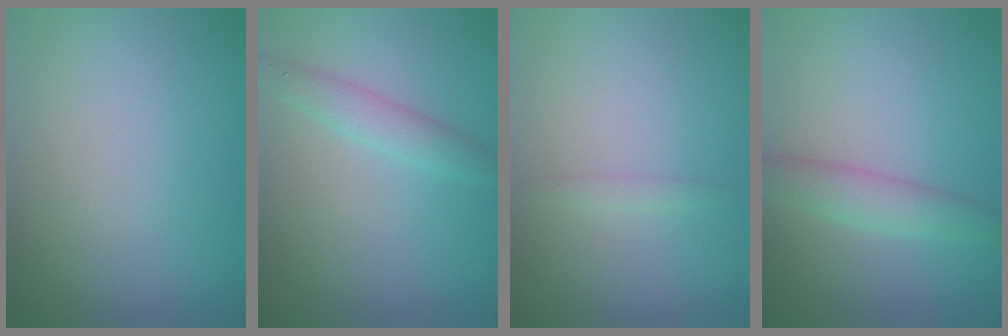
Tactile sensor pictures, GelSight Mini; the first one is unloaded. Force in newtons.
{"total": 2.3, "press": 2.3, "slide": 0.0}
{"total": 0.7, "press": 0.7, "slide": 0.1}
{"total": 2.7, "press": 2.7, "slide": 0.1}